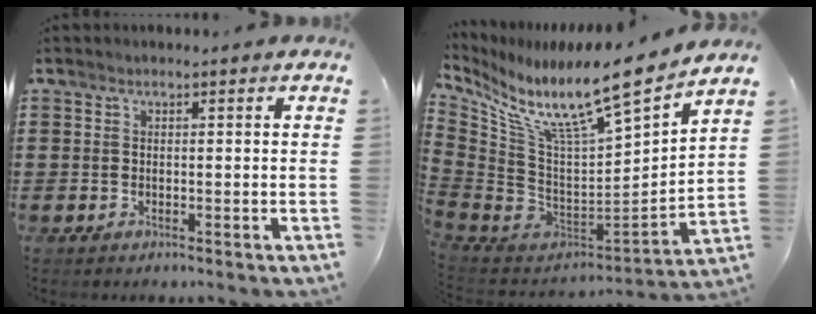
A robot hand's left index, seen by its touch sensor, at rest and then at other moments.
{"total": 11.6, "force": [8.5, 1.0, 7.8], "torque": [-0.160, -0.076, 0.132]}